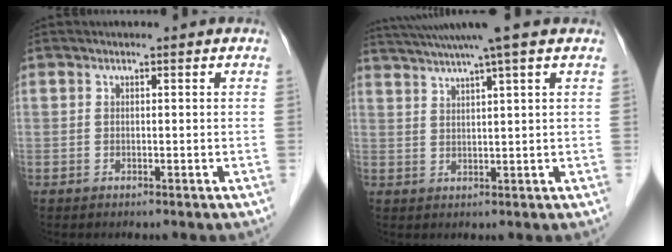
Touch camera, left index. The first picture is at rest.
{"total": 9.0, "force": [7.2, -2.1, 4.9], "torque": [-0.082, 0.021, 0.105]}